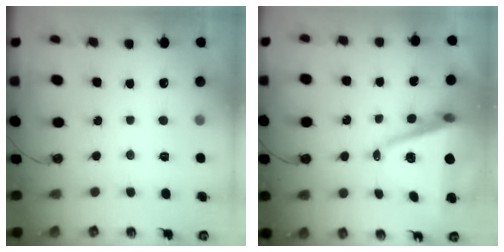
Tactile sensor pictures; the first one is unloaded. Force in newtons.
{"total": 9.5, "press": 8.6, "slide": 4.2}